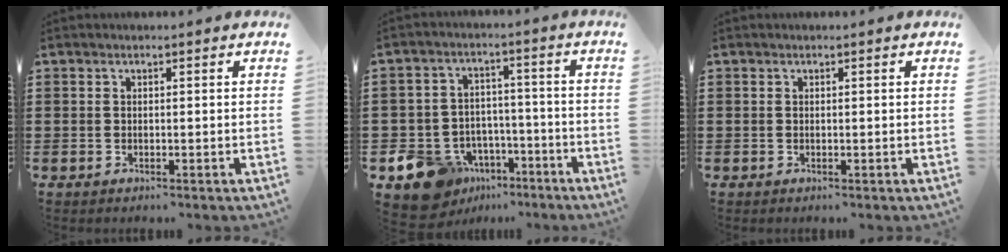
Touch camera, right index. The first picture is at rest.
{"total": 10.2, "force": [-6.8, 7.0, 3.0], "torque": [-0.092, 0.031, -0.125]}
{"total": 0.0}